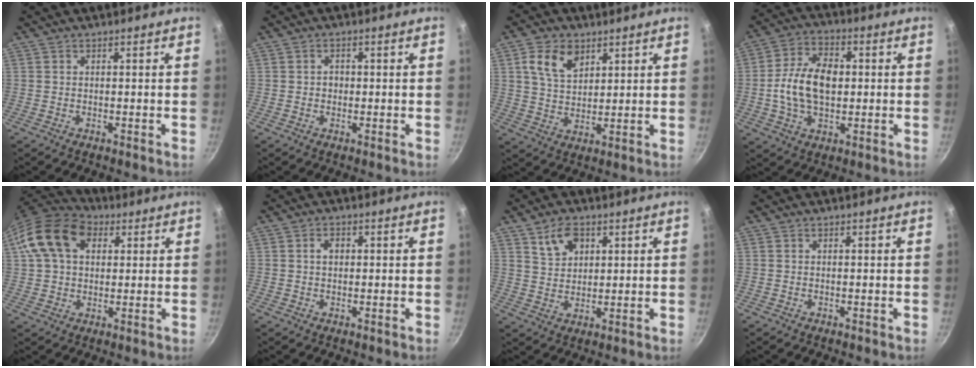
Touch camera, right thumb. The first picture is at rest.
{"total": 1.7, "force": [0.0, 1.5, 0.9], "torque": [-0.008, 0.002, -0.003]}
{"total": 8.3, "force": [3.8, 5.4, 5.0], "torque": [-0.074, -0.012, 0.073]}
{"total": 12.7, "force": [0.1, 8.1, 9.7], "torque": [-0.161, 0.018, -0.007]}
{"total": 15.2, "force": [4.8, 10.7, 9.7], "torque": [-0.163, 0.020, 0.071]}
{"total": 4.1, "force": [0.7, 3.0, 2.6], "torque": [-0.026, 0.009, 0.007]}
{"total": 6.4, "force": [3.2, 4.2, 3.6], "torque": [-0.044, -0.009, 0.063]}
{"total": 0.0}